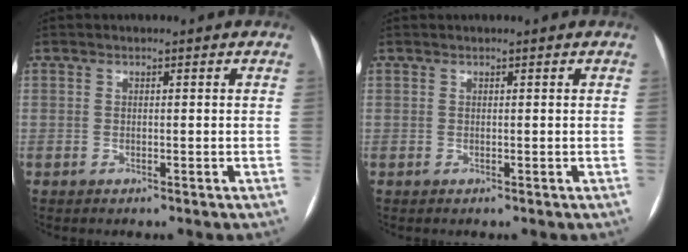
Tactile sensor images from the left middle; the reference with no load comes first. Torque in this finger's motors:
{"motor_torque": [-0.02, -0.21, 0.00, 0.00]}